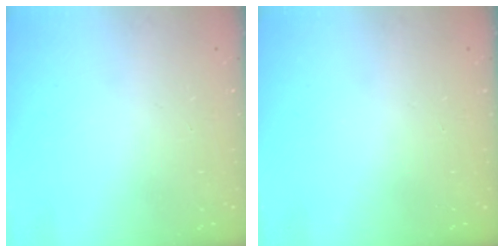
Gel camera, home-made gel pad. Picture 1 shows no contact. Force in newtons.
{"total": 0.0}